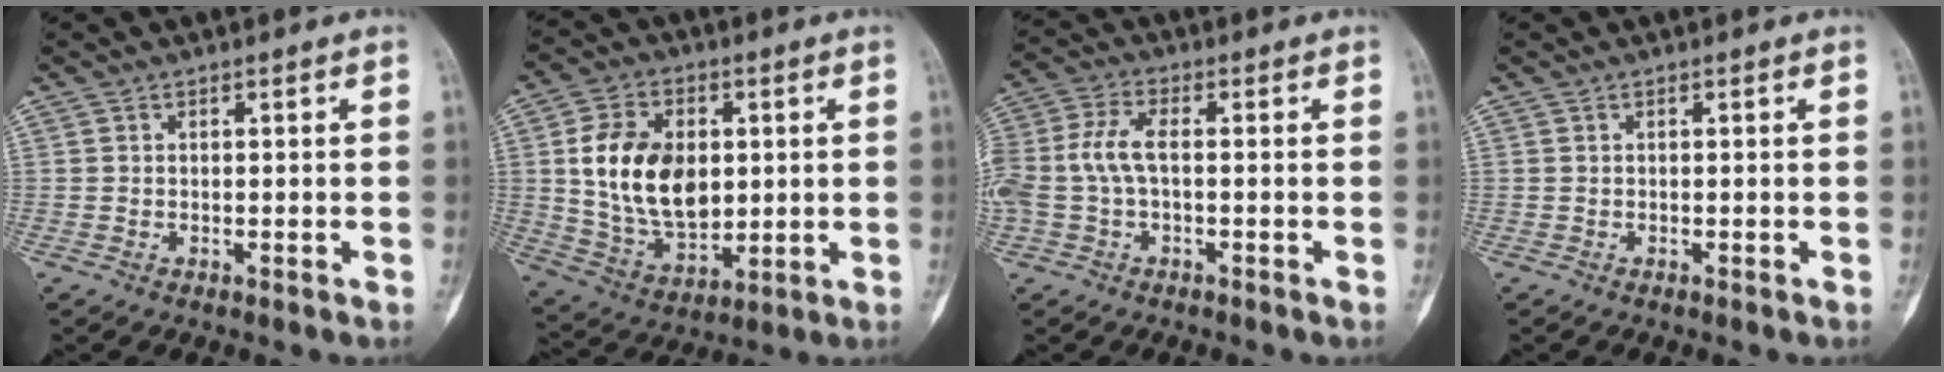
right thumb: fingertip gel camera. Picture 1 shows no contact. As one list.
[{"total": 17.1, "force": [2.2, 11.2, 12.7], "torque": [-0.192, -0.012, 0.049]}, {"total": 8.8, "force": [-0.4, 4.6, 7.5], "torque": [-0.187, 0.025, -0.009]}, {"total": 0.0}]